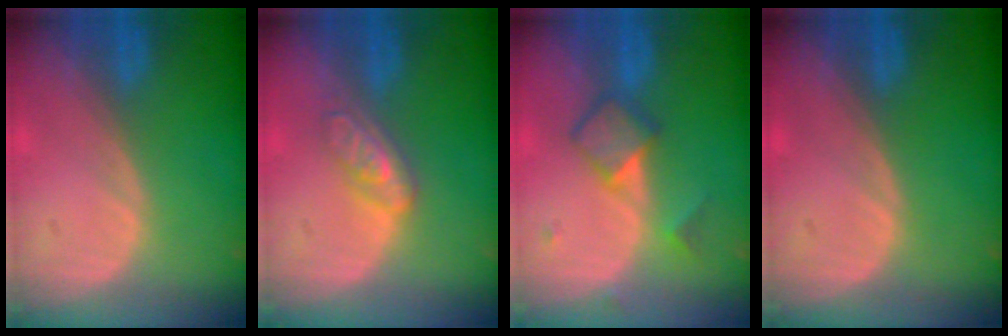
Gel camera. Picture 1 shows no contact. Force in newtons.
{"total": 4.4, "press": 4.0, "slide": 2.0}
{"total": 4.9, "press": 4.7, "slide": 1.3}
{"total": 0.0}